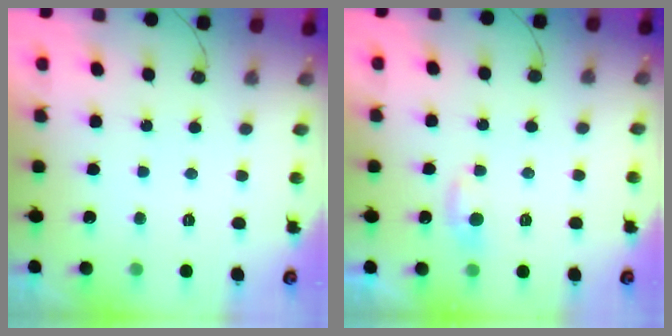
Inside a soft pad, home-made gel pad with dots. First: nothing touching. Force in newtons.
{"total": 4.0, "press": 3.9, "slide": 0.5}